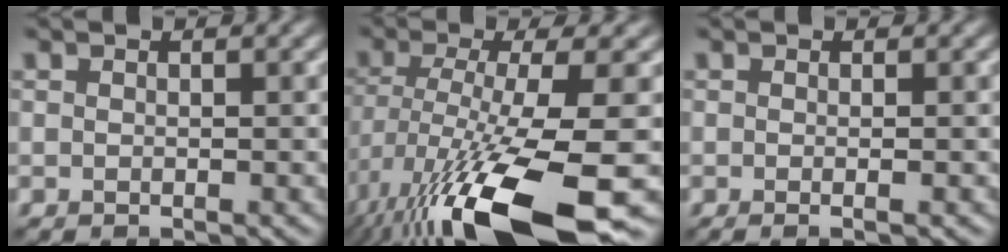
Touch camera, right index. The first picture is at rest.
{"total": 16.1, "force": [-7.7, 4.2, 13.5], "torque": [-0.271, -0.035, -0.115]}
{"total": 1.5, "force": [-0.2, 0.5, 1.4], "torque": [-0.015, -0.005, -0.007]}